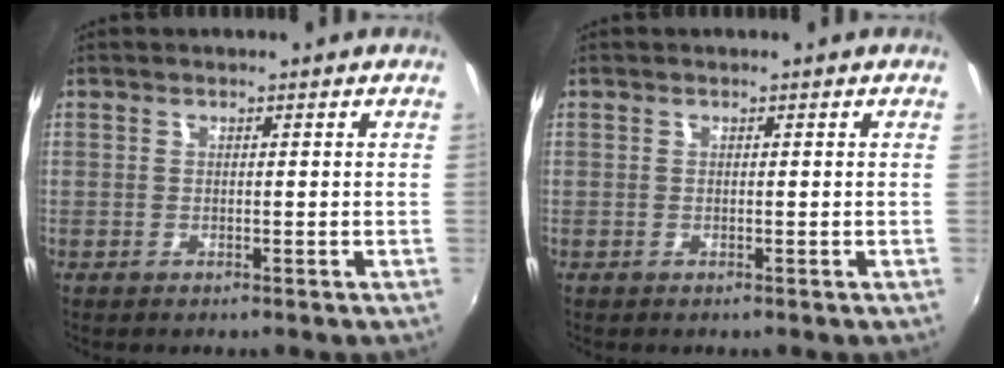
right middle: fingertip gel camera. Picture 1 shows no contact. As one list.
[{"total": 0.0}]